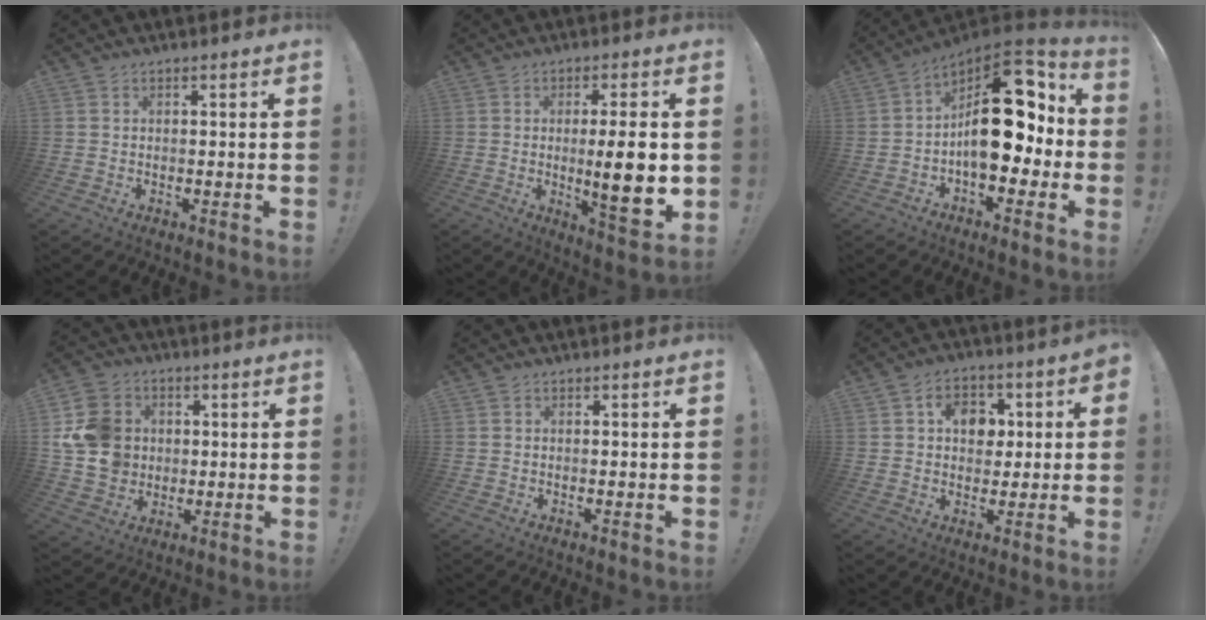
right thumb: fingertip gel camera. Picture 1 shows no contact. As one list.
[{"total": 12.9, "force": [-0.3, 2.0, 12.8], "torque": [-0.188, -0.015, -0.010]}, {"total": 20.3, "force": [1.3, 11.2, 16.9], "torque": [-0.250, 0.004, 0.028]}, {"total": 14.2, "force": [1.9, 12.6, 6.3], "torque": [-0.113, 0.001, 0.046]}, {"total": 0.0}, {"total": 9.6, "force": [1.6, 7.7, 5.4], "torque": [-0.073, 0.009, 0.031]}]